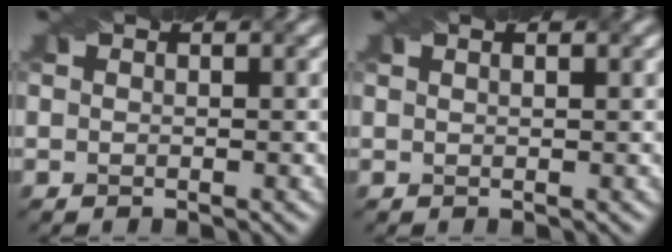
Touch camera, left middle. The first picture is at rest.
{"total": 2.2, "force": [1.2, 1.1, 1.5], "torque": [-0.006, 0.011, -0.005]}